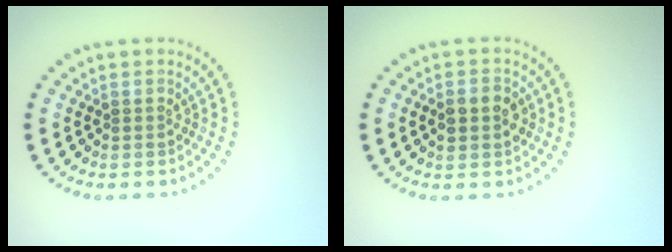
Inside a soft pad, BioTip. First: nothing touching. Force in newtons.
{"total": 3.1, "press": 3.1, "slide": 0.2}